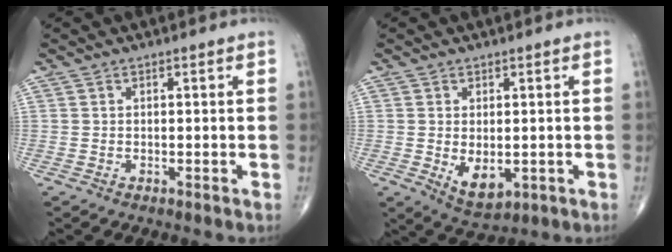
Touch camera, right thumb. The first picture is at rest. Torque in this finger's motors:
{"motor_torque": [-0.18, 0.42, -0.28, -0.15, 0.15]}